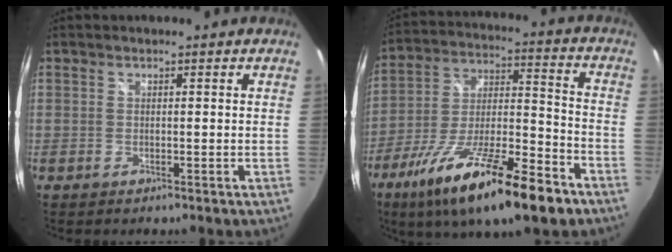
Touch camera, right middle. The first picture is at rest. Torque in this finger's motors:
{"motor_torque": [1.37, -0.77, 0.58, 0.21]}